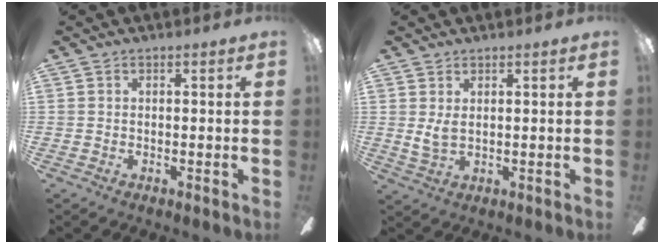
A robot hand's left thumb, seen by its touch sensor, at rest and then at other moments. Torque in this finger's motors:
{"motor_torque": [0.63, 0.38, 0.47, -0.53, 0.12]}